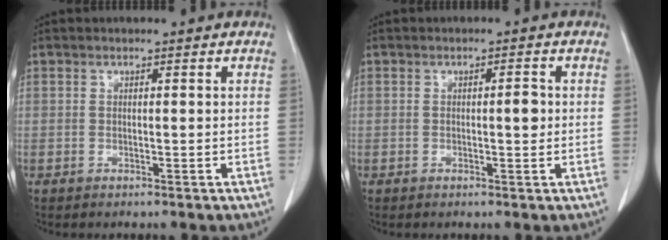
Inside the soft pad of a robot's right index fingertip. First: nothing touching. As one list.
[{"total": 2.0, "force": [0.0, 0.5, 1.9], "torque": [-0.031, 0.002, 0.001]}]